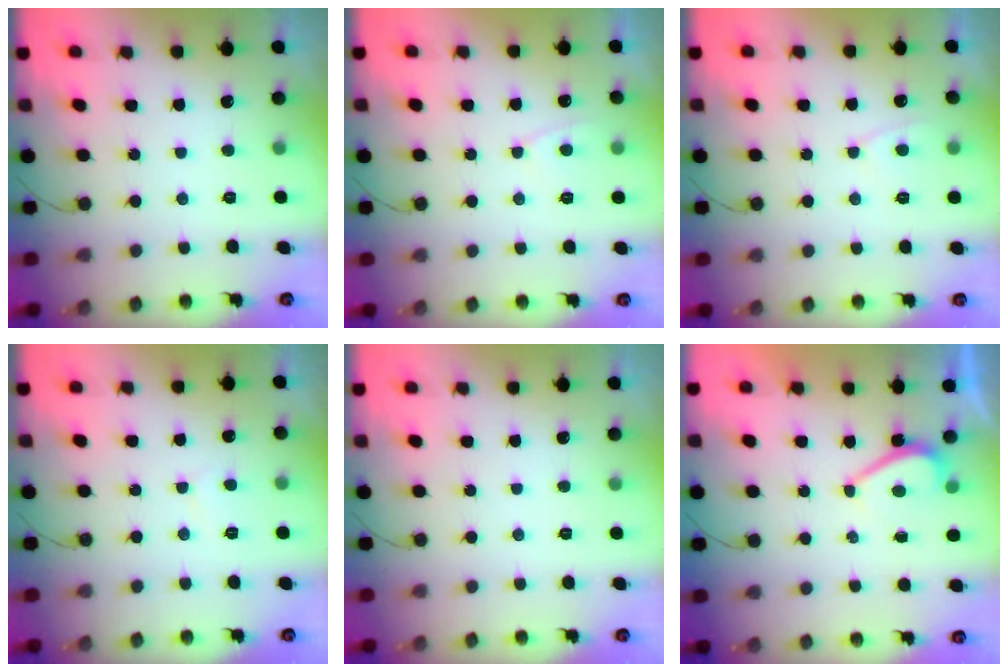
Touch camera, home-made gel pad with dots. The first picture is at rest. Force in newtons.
{"total": 3.3, "press": 3.3, "slide": 0.3}
{"total": 3.3, "press": 3.3, "slide": 0.3}
{"total": 2.5, "press": 2.5, "slide": 0.3}
{"total": 0.0}
{"total": 2.8, "press": 2.8, "slide": 0.5}